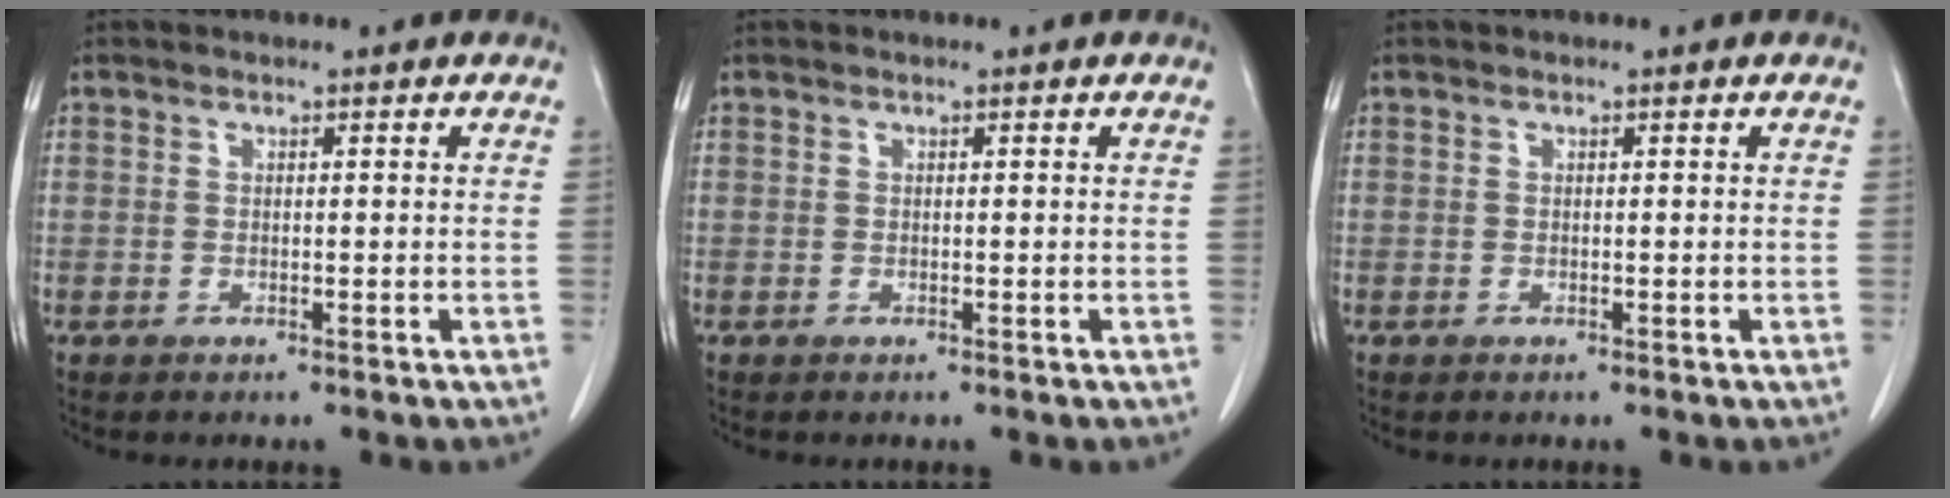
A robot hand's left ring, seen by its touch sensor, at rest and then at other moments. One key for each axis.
{"total": 0.0}
{"total": 0.0}